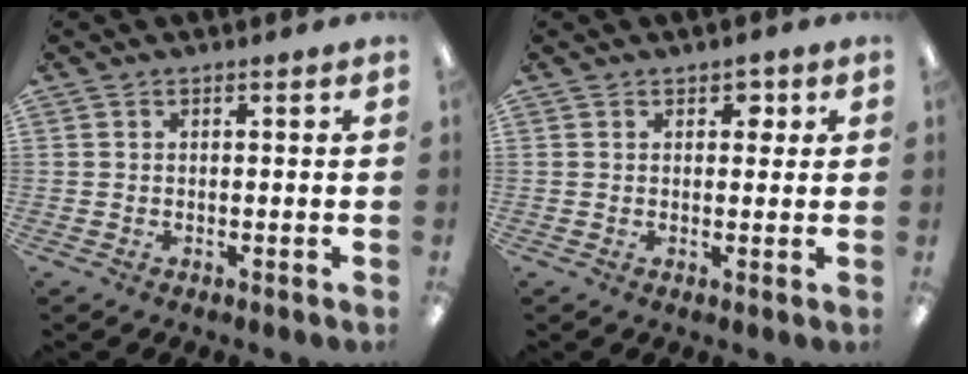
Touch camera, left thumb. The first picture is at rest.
{"total": 2.3, "force": [1.2, 1.6, 1.2], "torque": [0.000, -0.005, 0.015]}